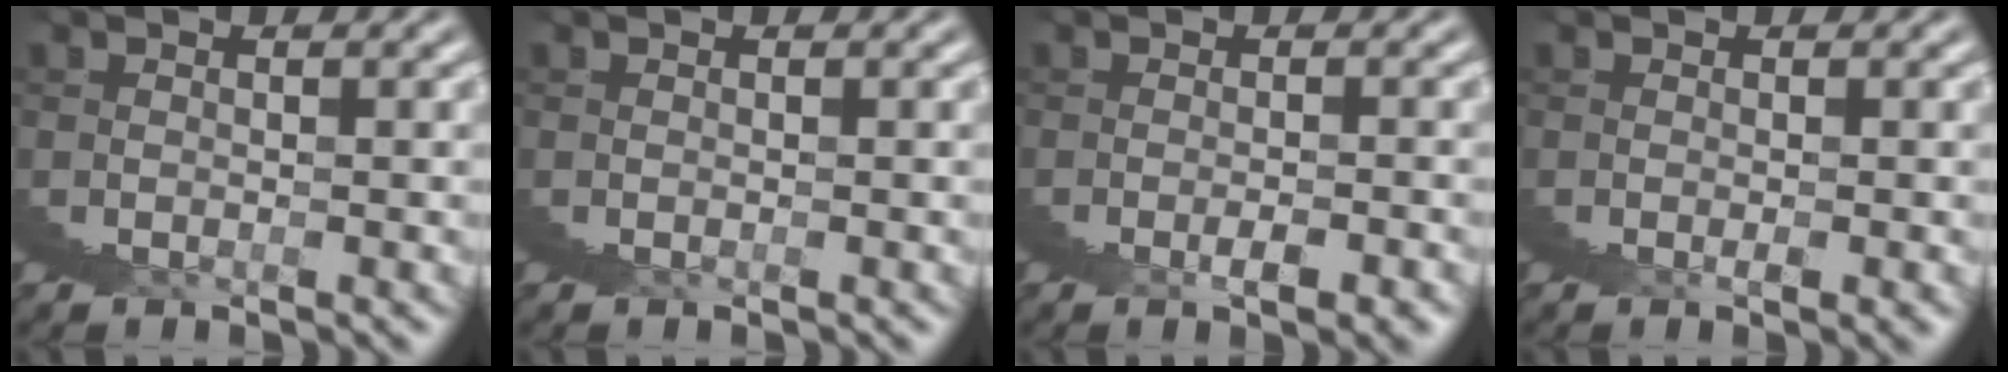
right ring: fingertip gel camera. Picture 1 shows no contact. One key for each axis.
{"total": 0.0}
{"total": 0.9, "fx": -0.1, "fy": -0.3, "fz": 0.9, "tx": -0.001, "ty": 0.011, "tz": -0.004}
{"total": 0.7, "fx": 0.1, "fy": -0.2, "fz": 0.6, "tx": -0.008, "ty": 0.003, "tz": 0.004}